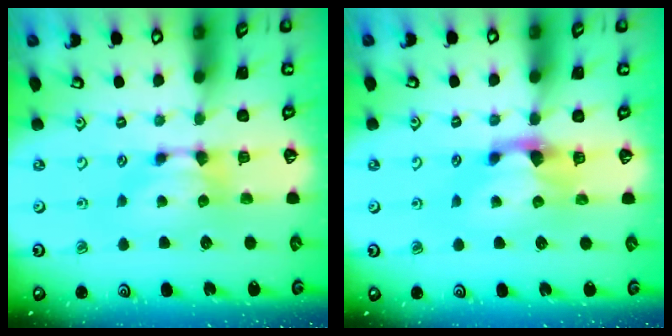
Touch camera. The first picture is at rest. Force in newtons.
{"total": 1.2, "press": 0.9, "slide": 0.9}